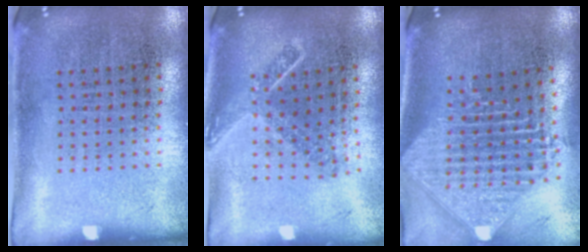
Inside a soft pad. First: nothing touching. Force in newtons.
{"total": 1.7, "press": 1.3, "slide": 1.1}
{"total": 2.3, "press": 1.8, "slide": 1.5}